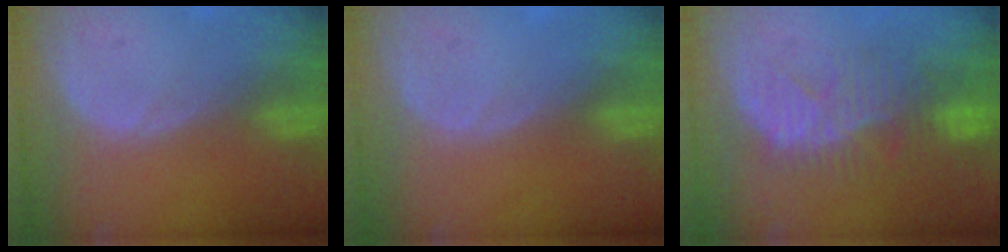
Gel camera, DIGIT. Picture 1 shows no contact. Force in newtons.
{"total": 0.0}
{"total": 10.1, "press": 8.8, "slide": 4.8}